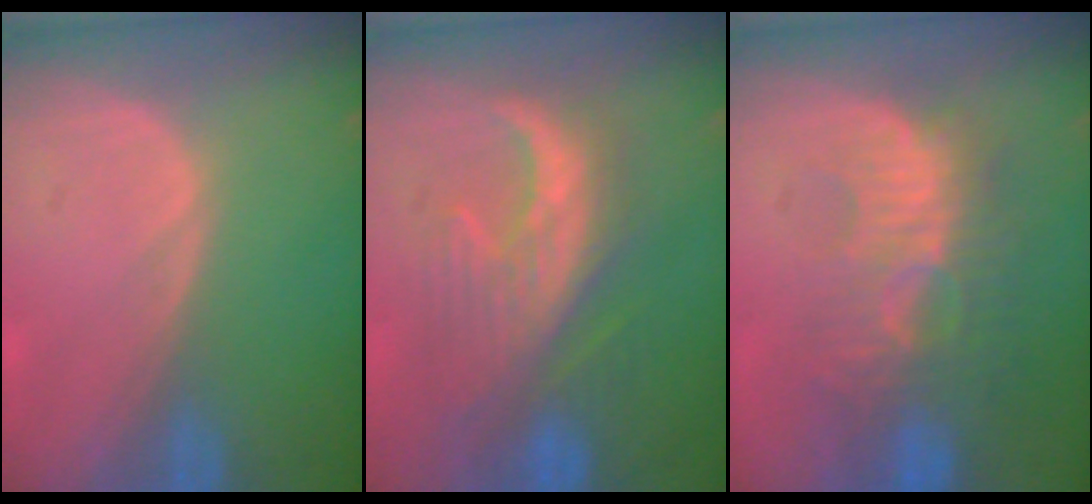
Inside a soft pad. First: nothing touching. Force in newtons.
{"total": 8.8, "press": 8.7, "slide": 0.5}
{"total": 9.9, "press": 9.1, "slide": 3.7}